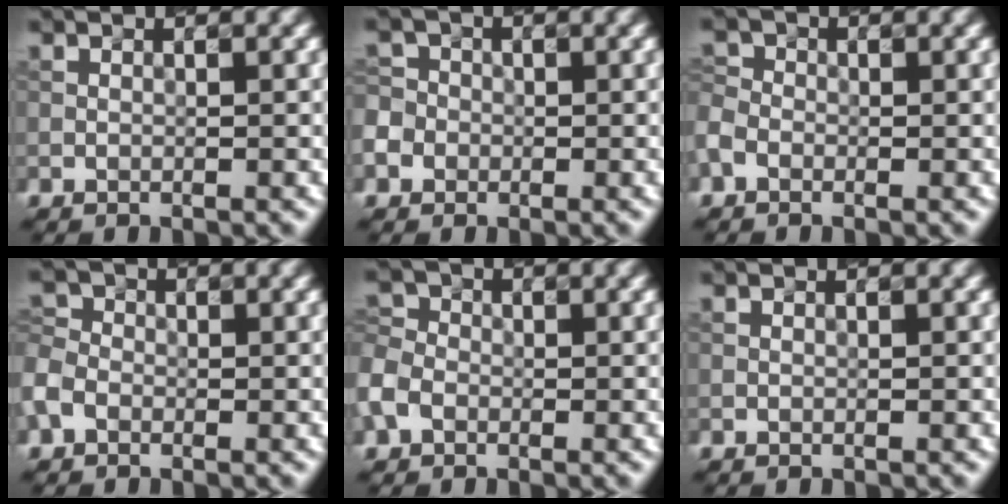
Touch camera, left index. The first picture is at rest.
{"total": 4.3, "force": [-1.7, 3.8, 1.3], "torque": [-0.017, 0.008, -0.052]}
{"total": 1.8, "force": [-1.0, 1.3, 0.7], "torque": [-0.016, 0.004, -0.031]}
{"total": 2.6, "force": [-1.2, 2.0, 1.2], "torque": [-0.030, 0.005, -0.039]}
{"total": 3.4, "force": [-1.4, 2.6, 1.6], "torque": [-0.042, 0.005, -0.042]}
{"total": 0.0}